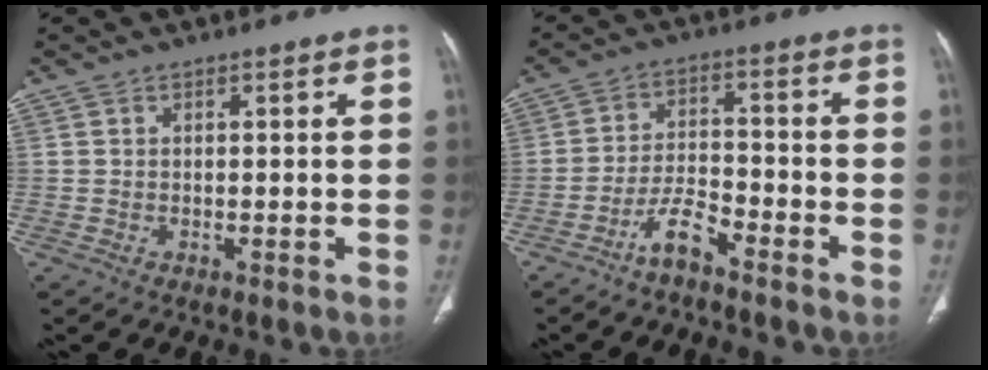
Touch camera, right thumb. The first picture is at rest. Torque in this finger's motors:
{"motor_torque": [1.28, 0.25, 0.58, -0.66, 0.15]}